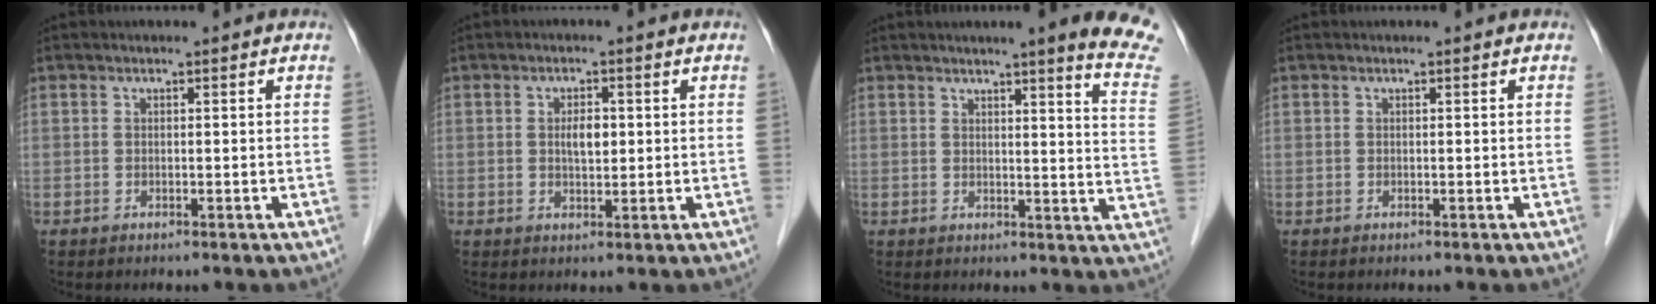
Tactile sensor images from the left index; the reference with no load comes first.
{"total": 2.9, "force": [0.4, 1.3, 2.6], "torque": [-0.044, 0.004, 0.006]}
{"total": 12.1, "force": [9.8, -0.7, 7.0], "torque": [-0.076, -0.055, 0.088]}
{"total": 0.0}